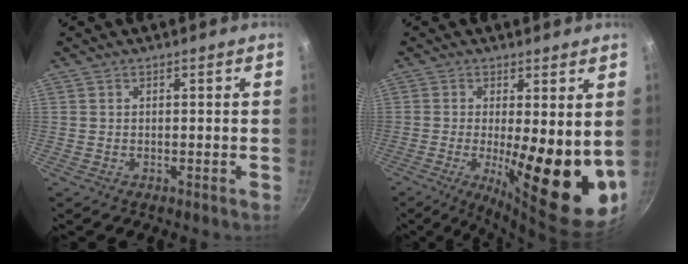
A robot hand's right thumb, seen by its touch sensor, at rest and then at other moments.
{"total": 17.3, "force": [-0.9, 5.3, 16.4], "torque": [-0.214, -0.032, -0.006]}